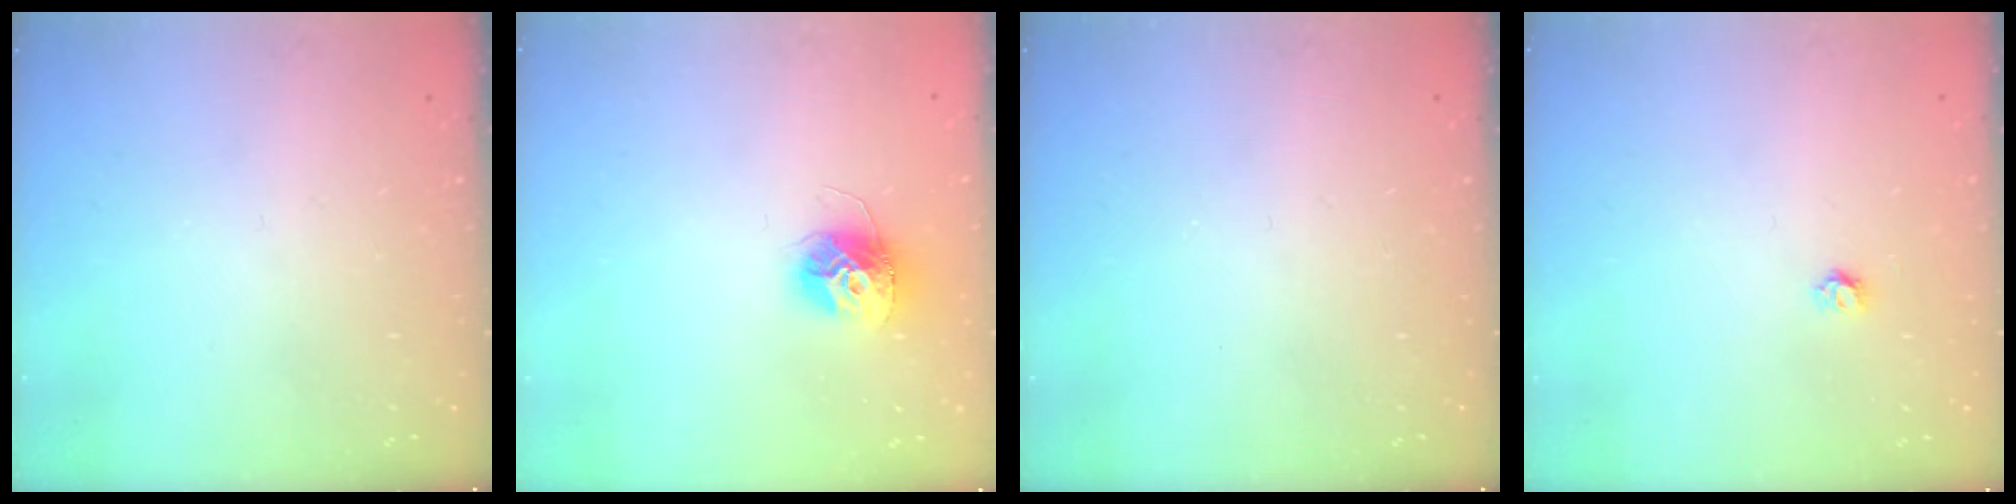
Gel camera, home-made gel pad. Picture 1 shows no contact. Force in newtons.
{"total": 11.8, "press": 11.8, "slide": 0.9}
{"total": 0.0}
{"total": 3.2, "press": 3.2, "slide": 0.3}